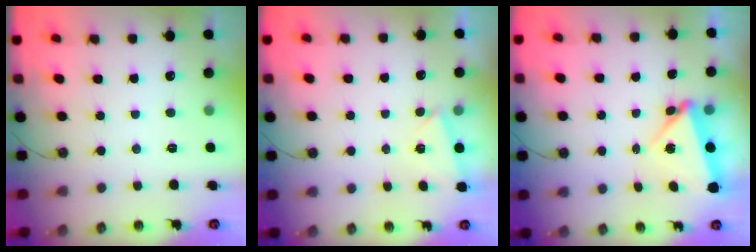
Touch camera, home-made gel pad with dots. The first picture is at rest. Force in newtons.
{"total": 2.6, "press": 1.3, "slide": 2.3}
{"total": 6.0, "press": 5.8, "slide": 1.7}